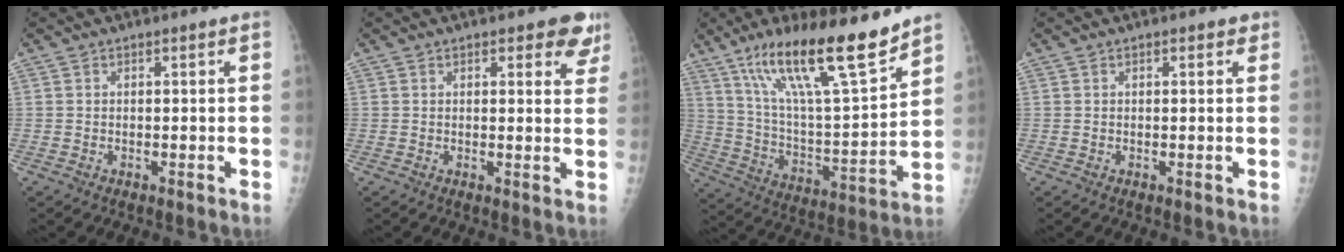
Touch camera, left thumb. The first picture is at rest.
{"total": 5.6, "force": [3.7, 2.5, 3.5], "torque": [-0.005, -0.015, 0.034]}
{"total": 21.7, "force": [15.0, 3.9, 15.2], "torque": [-0.239, -0.067, 0.264]}
{"total": 1.5, "force": [0.9, 0.8, 1.0], "torque": [-0.004, -0.001, 0.007]}